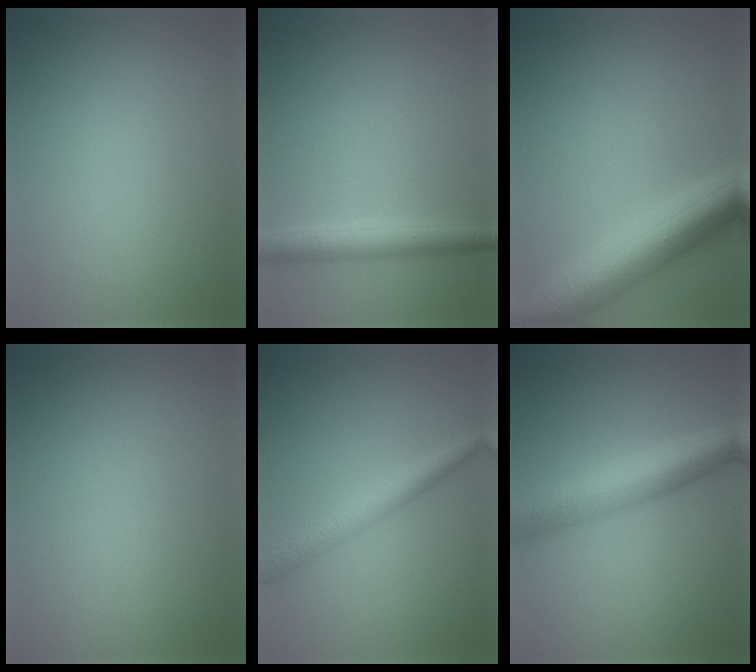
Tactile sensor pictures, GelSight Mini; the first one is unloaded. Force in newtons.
{"total": 3.2, "press": 3.2, "slide": 0.2}
{"total": 8.5, "press": 8.5, "slide": 0.2}
{"total": 0.0}
{"total": 2.9, "press": 2.9, "slide": 0.0}
{"total": 7.5, "press": 7.5, "slide": 0.1}